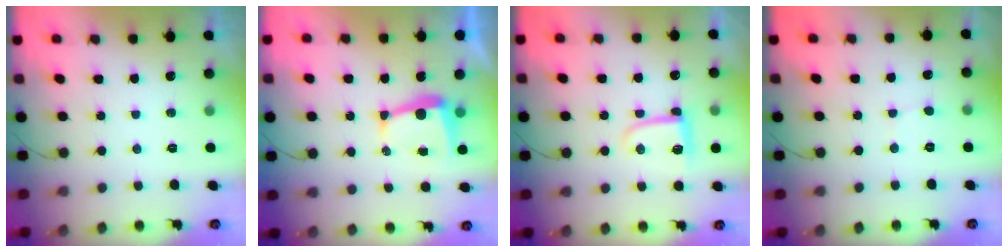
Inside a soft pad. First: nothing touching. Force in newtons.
{"total": 6.2, "press": 6.1, "slide": 0.6}
{"total": 8.0, "press": 7.9, "slide": 0.4}
{"total": 1.6, "press": 1.6, "slide": 0.1}